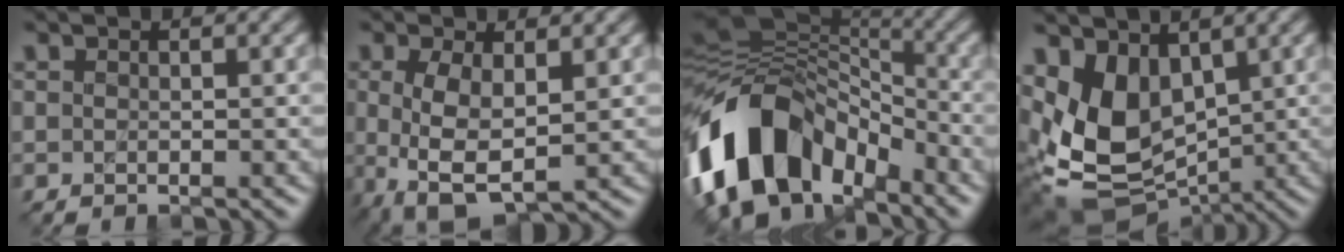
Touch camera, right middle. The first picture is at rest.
{"total": 4.7, "force": [-0.2, 2.1, 4.2], "torque": [-0.099, -0.007, 0.001]}
{"total": 12.9, "force": [-6.4, 8.4, 7.4], "torque": [-0.139, 0.021, -0.127]}
{"total": 7.3, "force": [0.9, 5.2, 5.0], "torque": [-0.110, -0.022, 0.021]}